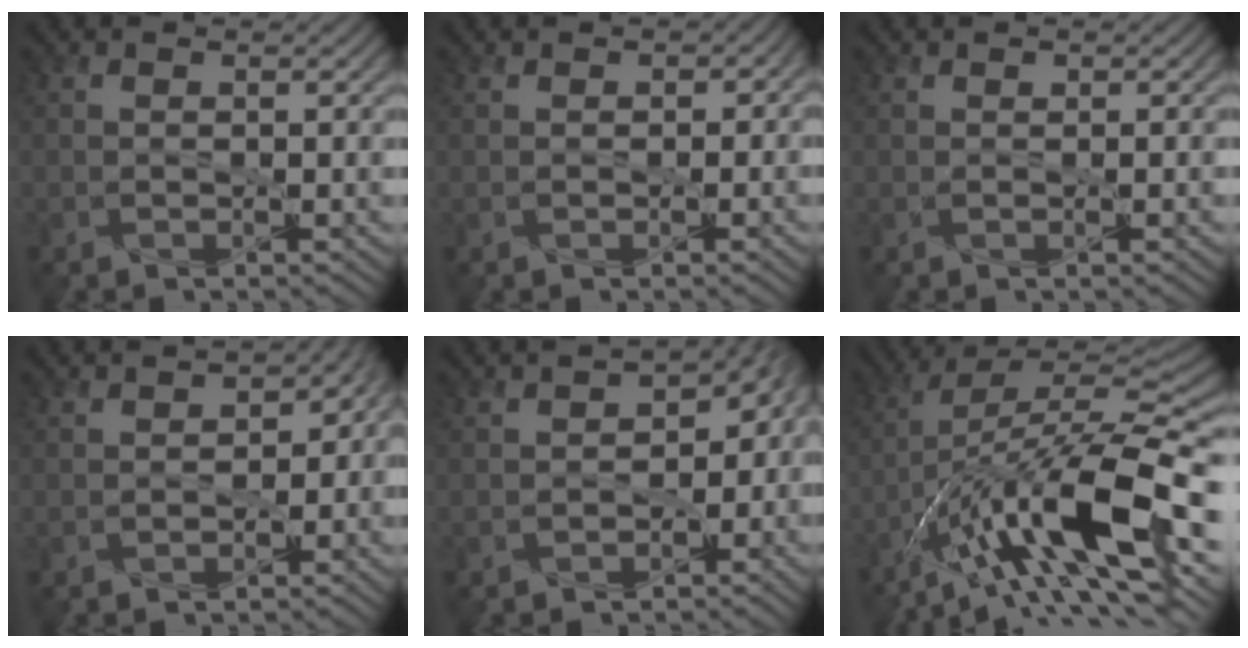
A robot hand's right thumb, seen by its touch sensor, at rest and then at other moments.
{"total": 0.7, "force": [-0.1, 0.6, 0.1], "torque": [-0.003, -0.002, -0.003]}
{"total": 0.6, "force": [0.1, 0.1, 0.6], "torque": [-0.013, -0.001, 0.004]}
{"total": 3.7, "force": [-0.6, 2.9, 2.3], "torque": [-0.027, -0.006, -0.008]}
{"total": 7.5, "force": [-1.5, 5.0, 5.3], "torque": [-0.051, -0.014, -0.012]}
{"total": 15.7, "force": [-6.8, 4.3, 13.5], "torque": [-0.240, 0.010, -0.118]}